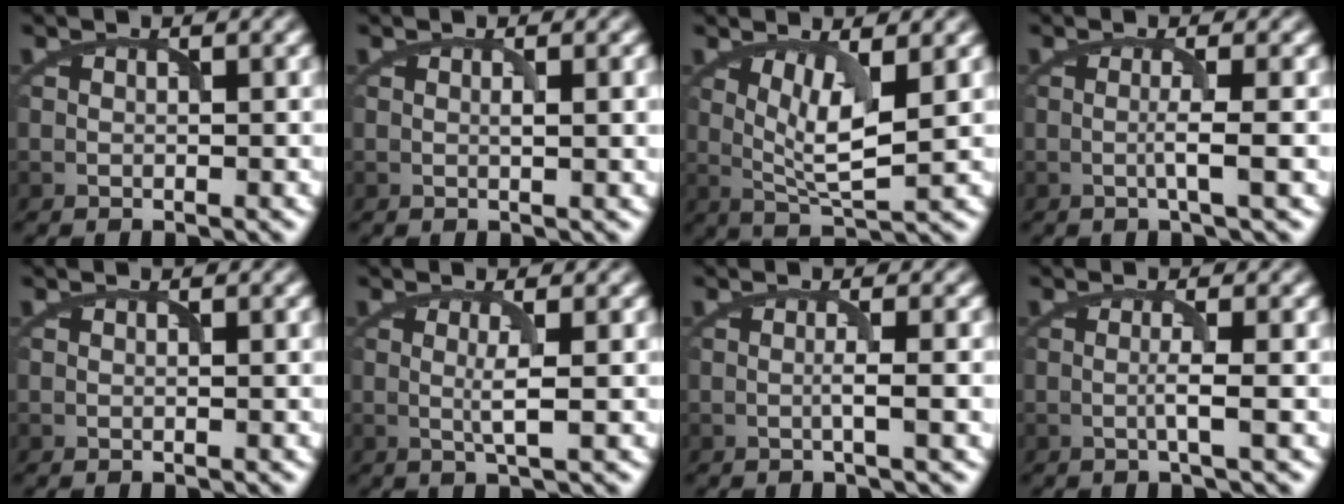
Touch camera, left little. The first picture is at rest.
{"total": 1.2, "force": [0.2, 0.3, 1.2], "torque": [-0.013, 0.002, 0.004]}
{"total": 4.8, "force": [0.7, 1.4, 4.6], "torque": [-0.084, -0.008, 0.020]}
{"total": 2.0, "force": [-0.3, 0.2, 1.9], "torque": [-0.031, -0.004, -0.008]}
{"total": 0.0}
{"total": 1.9, "force": [-0.1, 0.2, 1.8], "torque": [-0.033, -0.003, 0.000]}
{"total": 1.7, "force": [-0.3, 0.3, 1.6], "torque": [-0.023, -0.001, -0.007]}
{"total": 1.6, "force": [-0.3, 0.1, 1.5], "torque": [-0.026, -0.002, -0.007]}